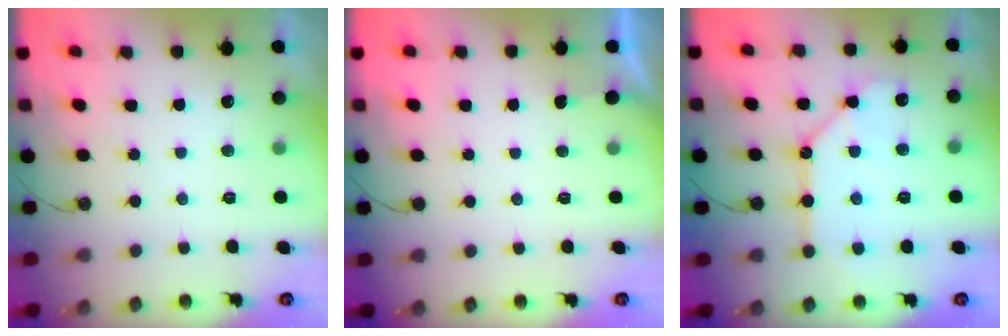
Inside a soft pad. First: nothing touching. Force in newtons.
{"total": 0.7, "press": 0.7, "slide": 0.1}
{"total": 10.7, "press": 10.6, "slide": 0.9}